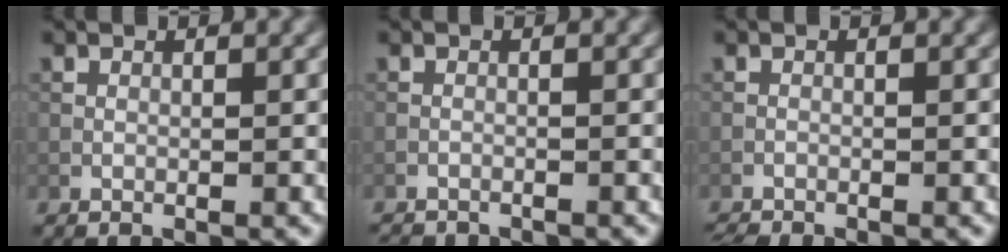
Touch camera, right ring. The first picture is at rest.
{"total": 2.8, "force": [-2.8, 0.2, 0.2], "torque": [-0.013, -0.008, -0.045]}
{"total": 1.5, "force": [-1.5, -0.1, 0.2], "torque": [-0.010, -0.003, -0.031]}